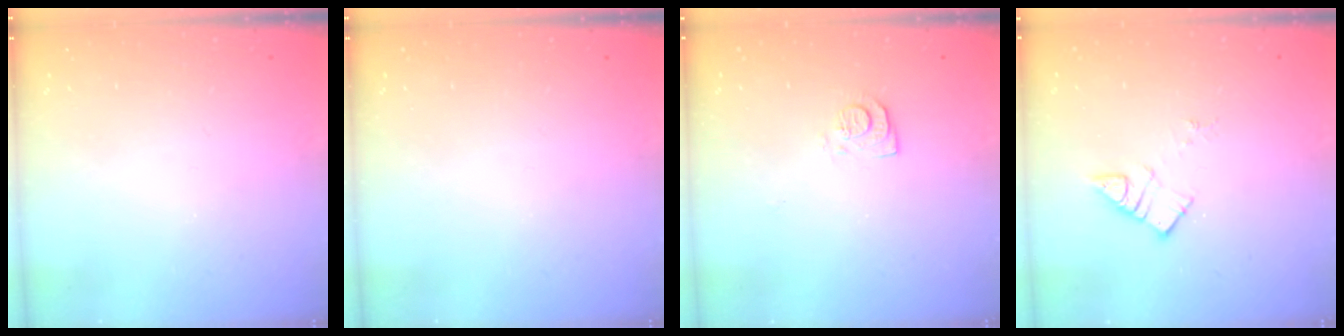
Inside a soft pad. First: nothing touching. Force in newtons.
{"total": 0.0}
{"total": 6.8, "press": 6.7, "slide": 0.7}
{"total": 5.8, "press": 5.8, "slide": 0.0}